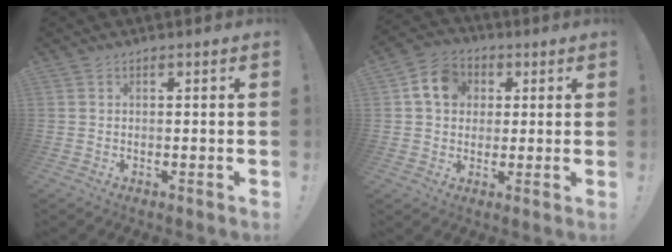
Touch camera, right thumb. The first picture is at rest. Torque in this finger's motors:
{"motor_torque": [1.12, 1.28, 0.36, -0.34, 0.26]}